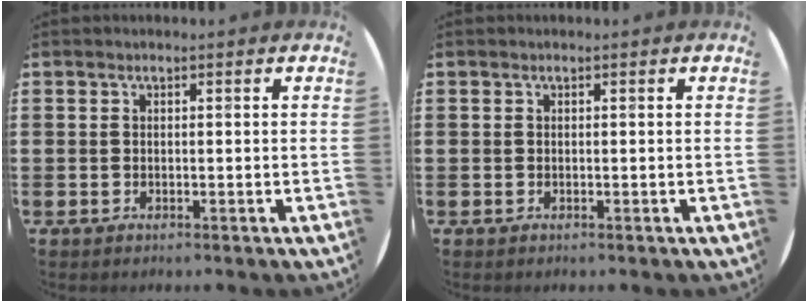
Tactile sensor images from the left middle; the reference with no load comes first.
{"total": 0.0}